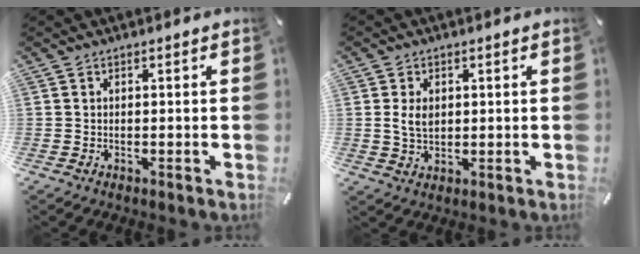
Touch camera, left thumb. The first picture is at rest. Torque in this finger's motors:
{"motor_torque": [0.01, -0.02, -0.23, -0.07, 0.08]}